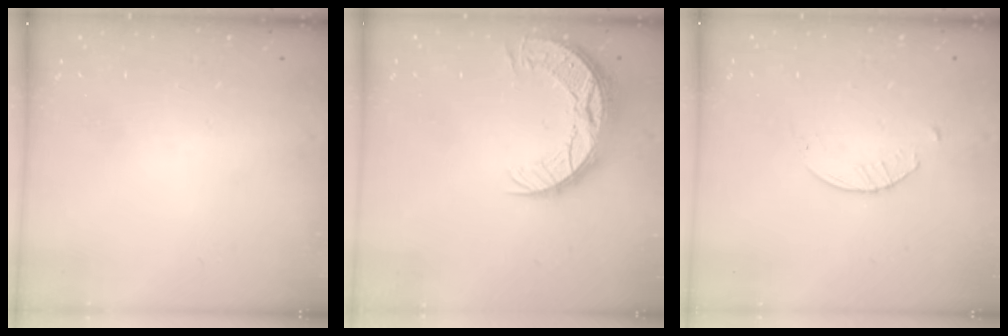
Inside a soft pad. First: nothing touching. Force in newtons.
{"total": 12.2, "press": 12.2, "slide": 0.8}
{"total": 2.0, "press": 2.0, "slide": 0.3}